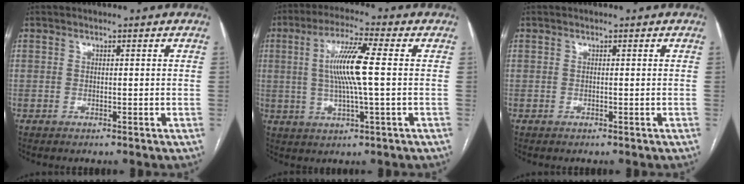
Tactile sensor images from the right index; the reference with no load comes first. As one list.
[{"total": 9.6, "force": [0.9, 0.3, 9.6], "torque": [-0.188, 0.003, 0.015]}, {"total": 0.0}]